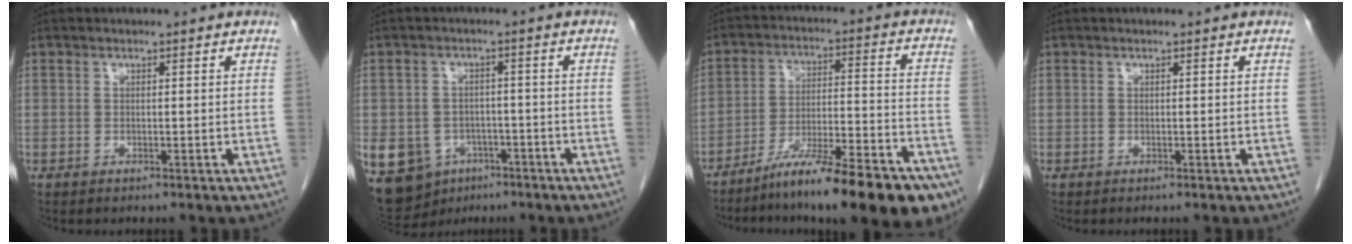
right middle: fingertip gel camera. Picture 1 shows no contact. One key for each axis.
{"total": 16.1, "fx": -7.3, "fy": 12.9, "fz": 6.4, "tx": -0.177, "ty": 0.003, "tz": -0.096}
{"total": 20.2, "fx": -14.8, "fy": 2.3, "fz": 13.5, "tx": -0.147, "ty": 0.004, "tz": -0.235}
{"total": 0.0}